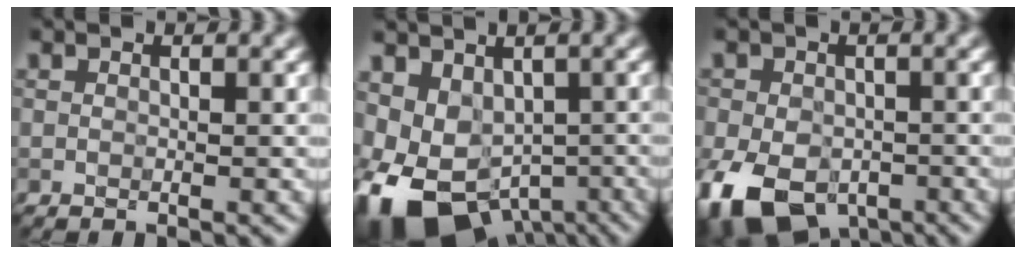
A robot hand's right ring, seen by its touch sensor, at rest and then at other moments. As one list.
[{"total": 11.1, "force": [-5.4, 7.5, 6.1], "torque": [-0.106, -0.036, -0.061]}, {"total": 11.2, "force": [-5.5, 7.4, 6.4], "torque": [-0.132, -0.040, -0.091]}]